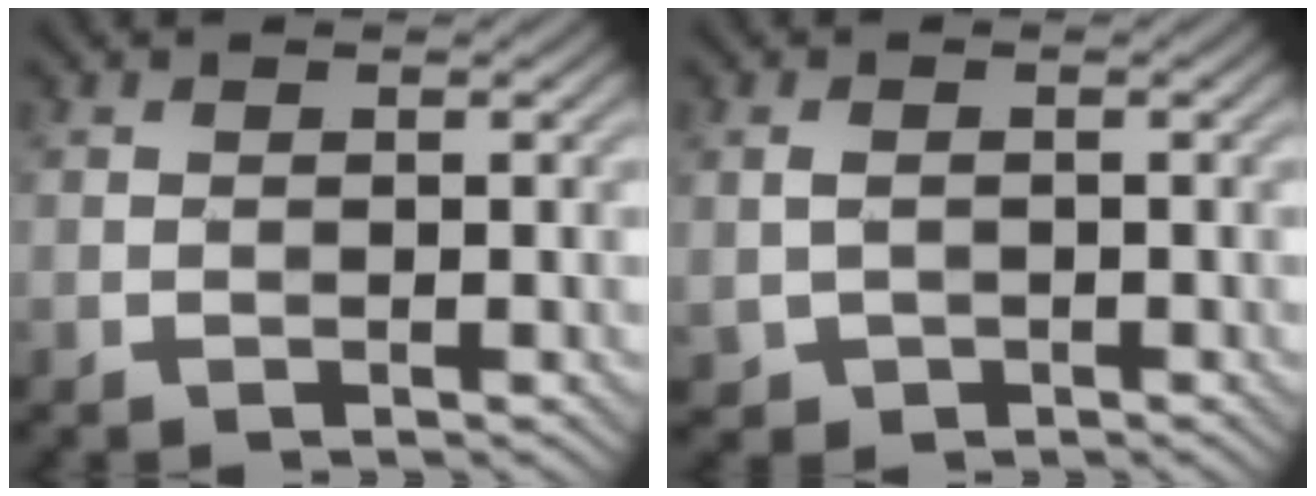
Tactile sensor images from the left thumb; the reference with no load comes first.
{"total": 2.1, "force": [-0.2, 1.6, 1.3], "torque": [-0.035, -0.003, -0.002]}